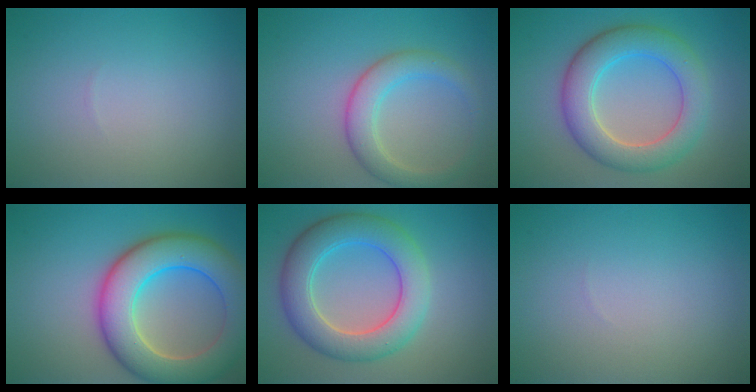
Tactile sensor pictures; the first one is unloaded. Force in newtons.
{"total": 3.8, "press": 3.8, "slide": 0.2}
{"total": 6.5, "press": 6.5, "slide": 0.3}
{"total": 9.6, "press": 9.6, "slide": 0.4}
{"total": 6.8, "press": 6.8, "slide": 0.1}
{"total": 0.0}